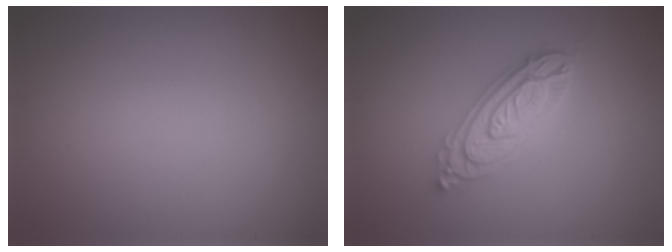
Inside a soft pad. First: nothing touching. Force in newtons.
{"total": 4.3, "press": 4.2, "slide": 0.8}